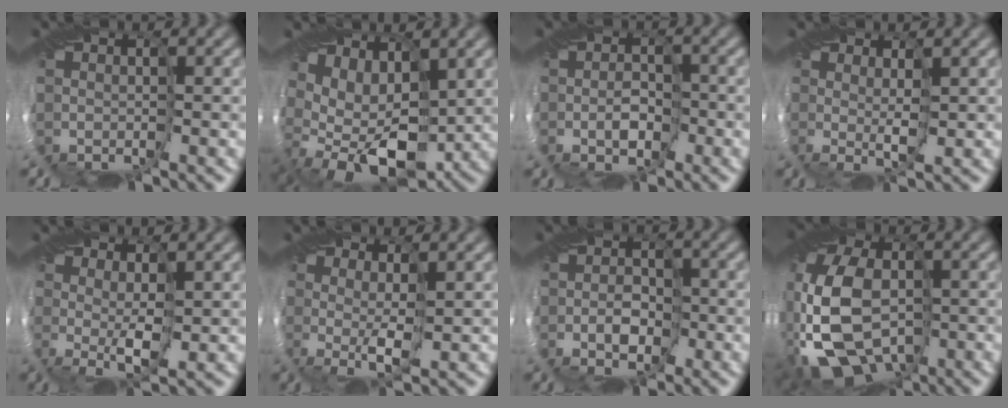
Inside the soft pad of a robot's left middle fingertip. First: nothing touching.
{"total": 8.6, "force": [0.4, 5.4, 6.7], "torque": [-0.139, -0.019, 0.013]}
{"total": 1.9, "force": [-1.3, 1.2, 0.7], "torque": [0.005, 0.000, -0.021]}
{"total": 1.8, "force": [1.2, -1.3, -0.2], "torque": [0.000, -0.003, 0.025]}
{"total": 1.5, "force": [1.1, -1.0, 0.5], "torque": [-0.013, -0.003, 0.021]}
{"total": 1.8, "force": [1.0, -1.4, 0.2], "torque": [-0.007, -0.005, 0.021]}
{"total": 1.9, "force": [-1.1, 1.5, 0.6], "torque": [0.011, 0.002, -0.021]}
{"total": 12.2, "force": [-4.4, 7.5, 8.6], "torque": [-0.194, -0.038, -0.065]}